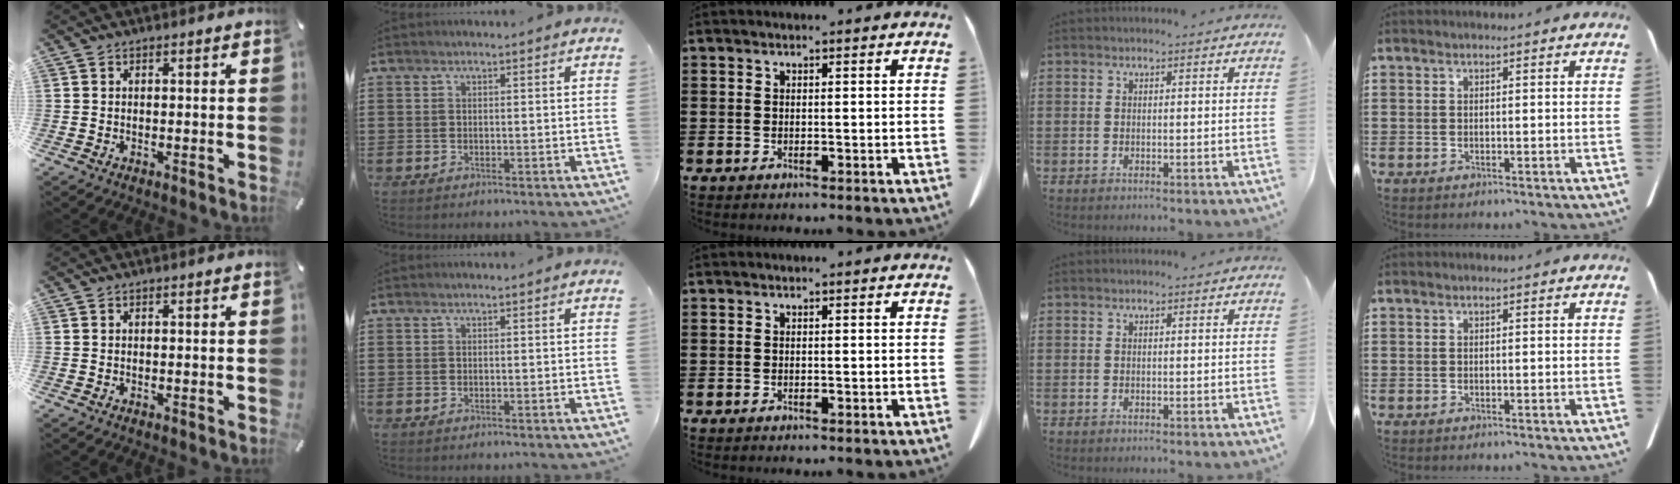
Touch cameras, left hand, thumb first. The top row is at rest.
{}